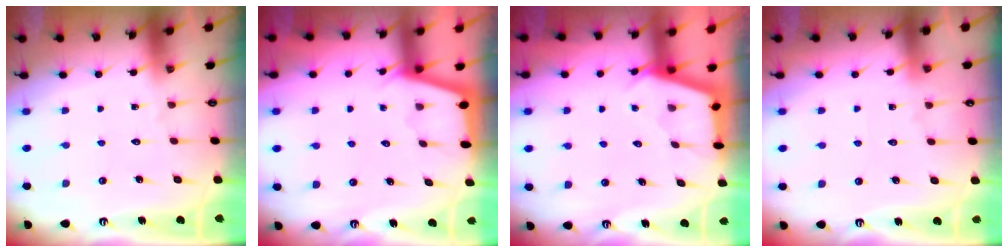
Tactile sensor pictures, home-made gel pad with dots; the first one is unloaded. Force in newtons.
{"total": 2.4, "press": 2.3, "slide": 0.4}
{"total": 2.4, "press": 2.4, "slide": 0.1}
{"total": 3.5, "press": 3.5, "slide": 0.4}